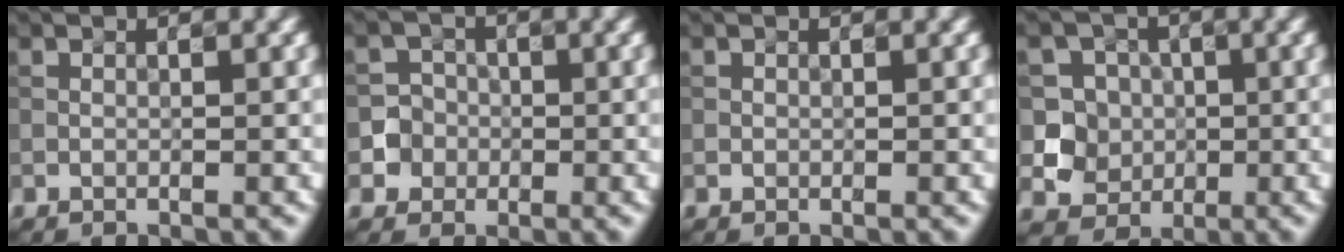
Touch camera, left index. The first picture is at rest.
{"total": 4.4, "force": [-1.4, 4.1, 0.3], "torque": [0.014, 0.016, -0.036]}
{"total": 0.0}
{"total": 4.2, "force": [0.0, 4.0, 1.3], "torque": [-0.009, 0.008, -0.019]}